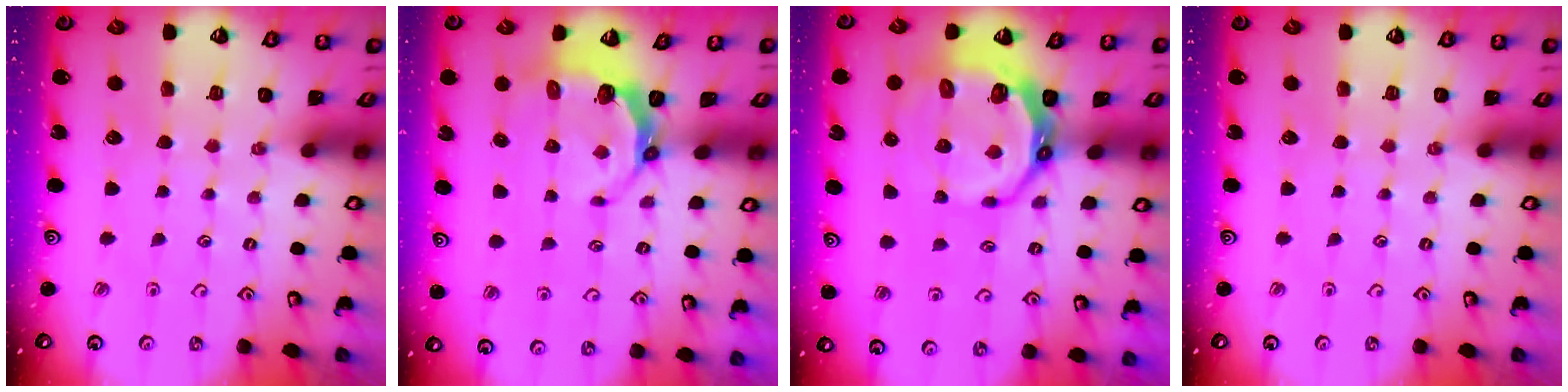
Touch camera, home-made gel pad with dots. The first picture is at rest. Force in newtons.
{"total": 5.9, "press": 5.2, "slide": 2.9}
{"total": 13.1, "press": 12.3, "slide": 4.7}
{"total": 0.0}